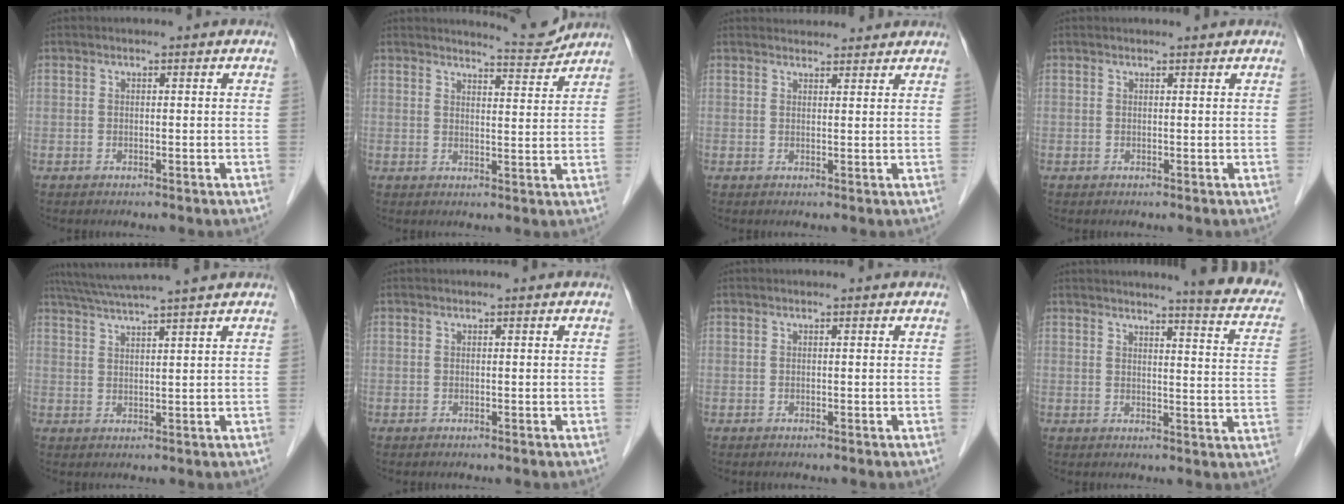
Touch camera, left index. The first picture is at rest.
{"total": 4.2, "force": [4.2, -0.6, -0.4], "torque": [-0.008, -0.024, 0.059]}
{"total": 5.6, "force": [5.4, 1.2, 0.9], "torque": [-0.008, 0.027, 0.065]}
{"total": 0.6, "force": [0.6, -0.1, 0.1], "torque": [-0.005, -0.001, 0.009]}
{"total": 9.4, "force": [8.0, -1.4, 4.7], "torque": [-0.081, 0.026, 0.121]}
{"total": 0.0}
{"total": 0.0}
{"total": 12.1, "force": [10.5, 0.7, 5.9], "torque": [-0.058, -0.036, 0.095]}